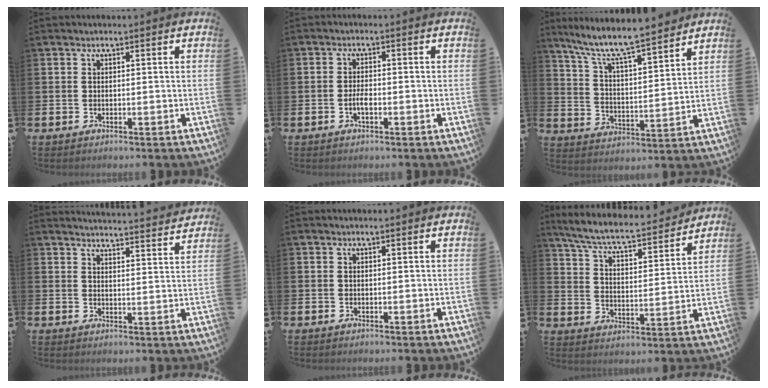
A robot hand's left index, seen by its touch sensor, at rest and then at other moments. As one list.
[{"total": 2.1, "force": [-0.7, 0.9, 1.8], "torque": [-0.031, 0.001, -0.015]}, {"total": 8.7, "force": [8.1, 0.8, 3.2], "torque": [-0.100, -0.058, 0.139]}, {"total": 4.3, "force": [4.3, -0.1, 0.2], "torque": [-0.011, -0.034, 0.075]}, {"total": 0.0}, {"total": 7.0, "force": [6.5, 1.0, 2.6], "torque": [-0.082, -0.048, 0.107]}]